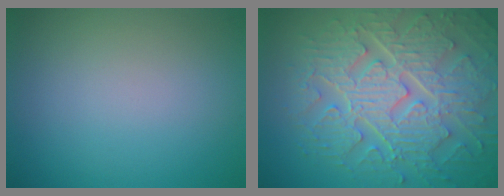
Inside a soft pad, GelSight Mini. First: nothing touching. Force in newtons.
{"total": 9.2, "press": 6.7, "slide": 6.2}